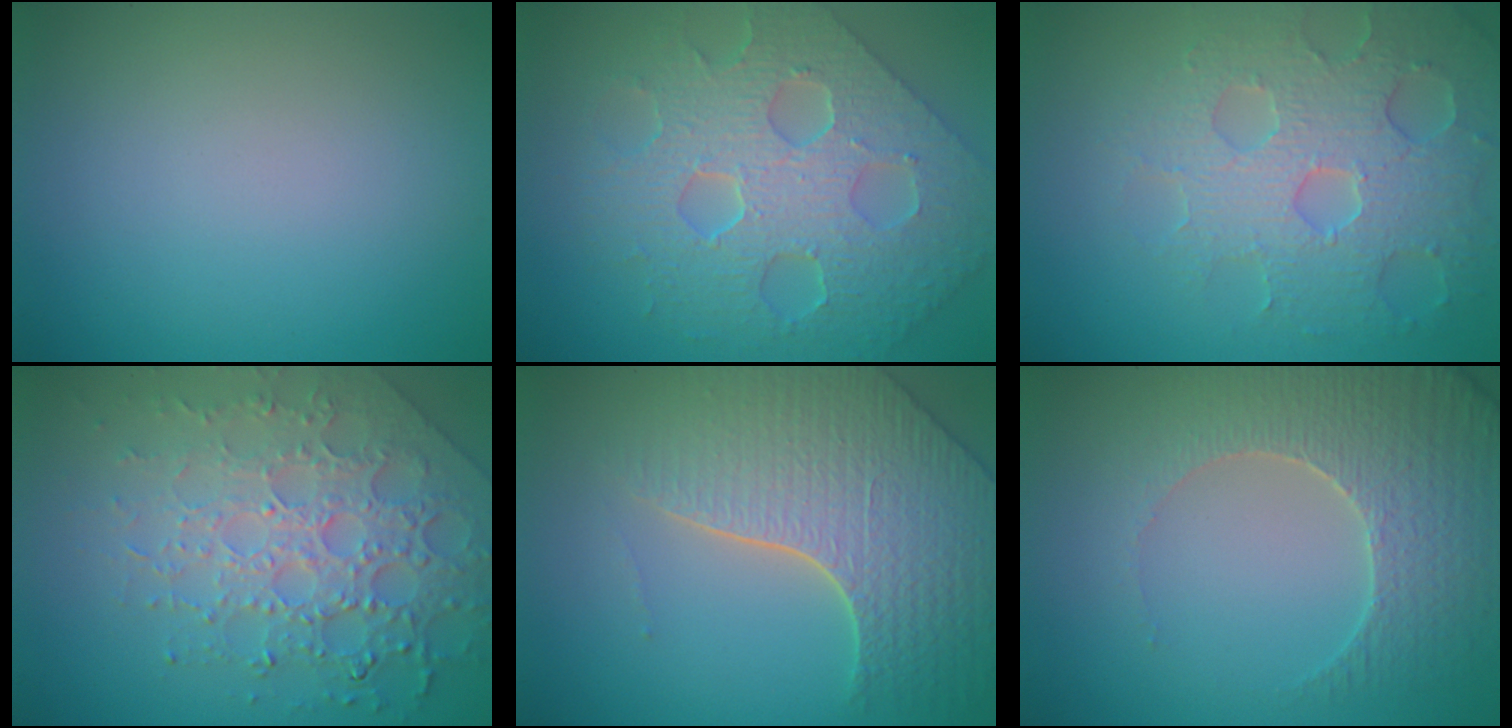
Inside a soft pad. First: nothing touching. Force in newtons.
{"total": 8.8, "press": 6.8, "slide": 5.6}
{"total": 6.4, "press": 5.3, "slide": 3.6}
{"total": 7.9, "press": 5.6, "slide": 5.6}
{"total": 6.8, "press": 5.5, "slide": 3.9}
{"total": 4.5, "press": 4.4, "slide": 0.8}